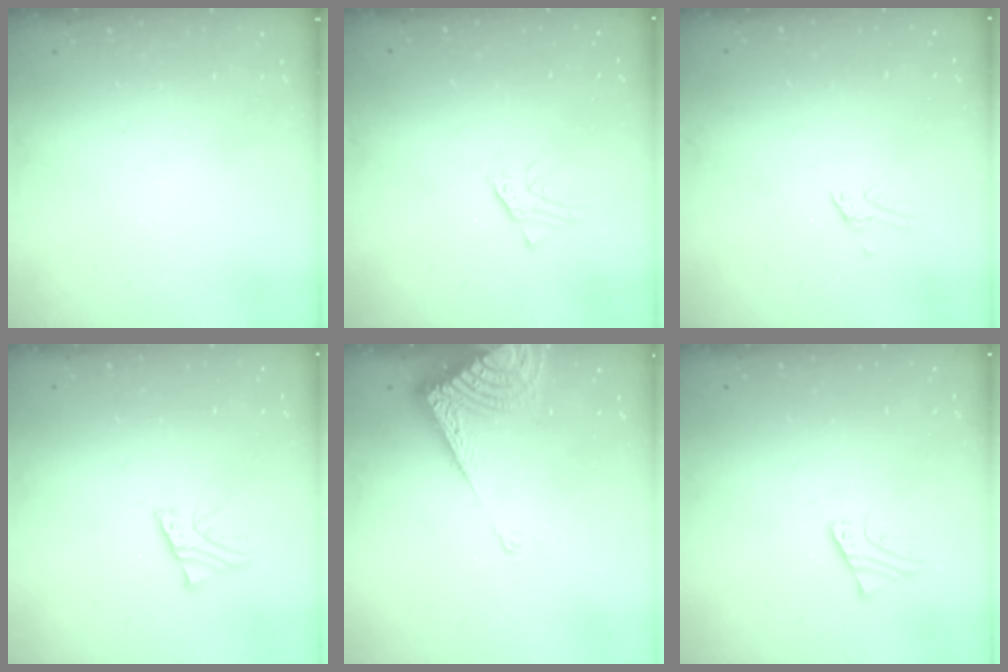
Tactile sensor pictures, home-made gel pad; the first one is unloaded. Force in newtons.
{"total": 1.1, "press": 1.1, "slide": 0.0}
{"total": 0.0}
{"total": 2.4, "press": 2.4, "slide": 0.2}
{"total": 8.8, "press": 8.7, "slide": 1.6}
{"total": 2.1, "press": 2.1, "slide": 0.1}